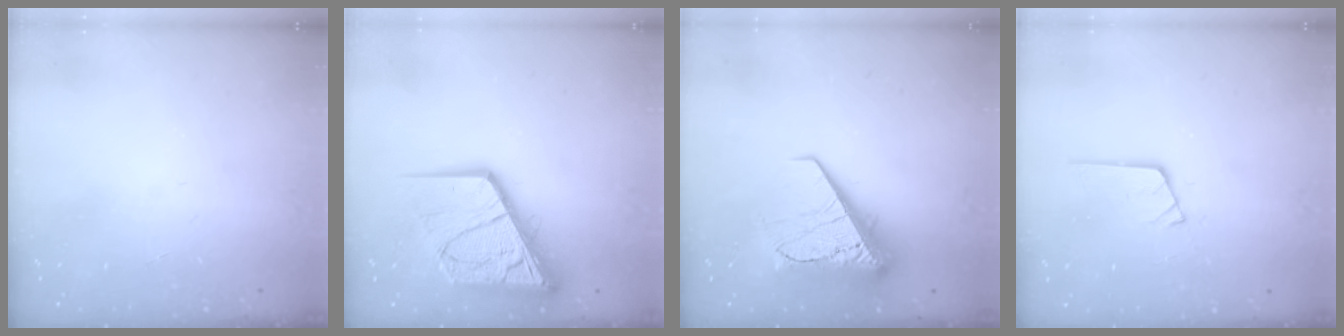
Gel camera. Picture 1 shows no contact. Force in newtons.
{"total": 19.3, "press": 19.1, "slide": 2.1}
{"total": 11.6, "press": 11.5, "slide": 1.6}
{"total": 3.2, "press": 3.2, "slide": 0.1}